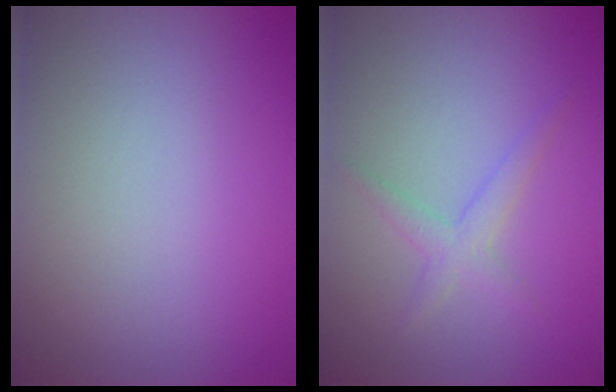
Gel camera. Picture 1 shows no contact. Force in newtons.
{"total": 1.8, "press": 1.8, "slide": 0.0}